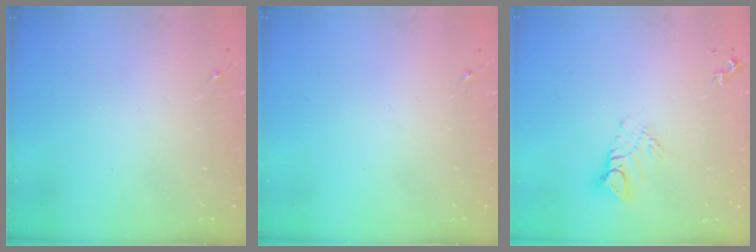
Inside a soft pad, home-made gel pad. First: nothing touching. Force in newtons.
{"total": 0.0}
{"total": 6.8, "press": 6.8, "slide": 0.5}